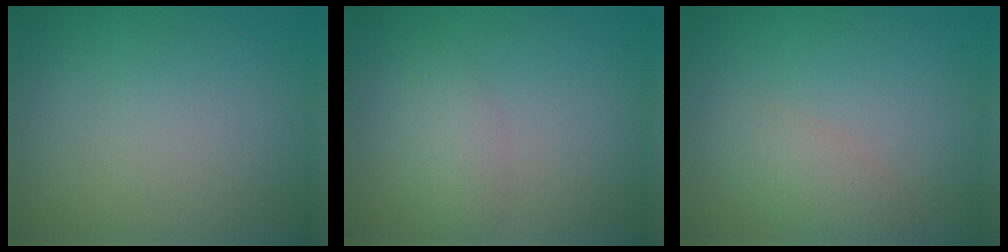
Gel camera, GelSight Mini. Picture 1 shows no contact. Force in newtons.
{"total": 2.1, "press": 2.1, "slide": 0.0}
{"total": 2.4, "press": 2.4, "slide": 0.2}